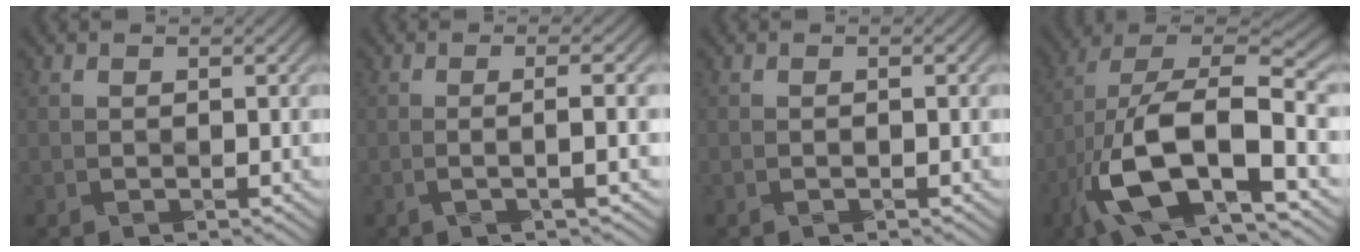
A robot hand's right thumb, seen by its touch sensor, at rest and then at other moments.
{"total": 3.0, "force": [-0.7, 0.1, 2.9], "torque": [-0.042, 0.010, -0.024]}
{"total": 0.5, "force": [-0.3, 0.0, 0.5], "torque": [-0.009, 0.004, -0.006]}
{"total": 15.8, "force": [-6.4, 6.4, 12.9], "torque": [-0.259, -0.006, -0.124]}